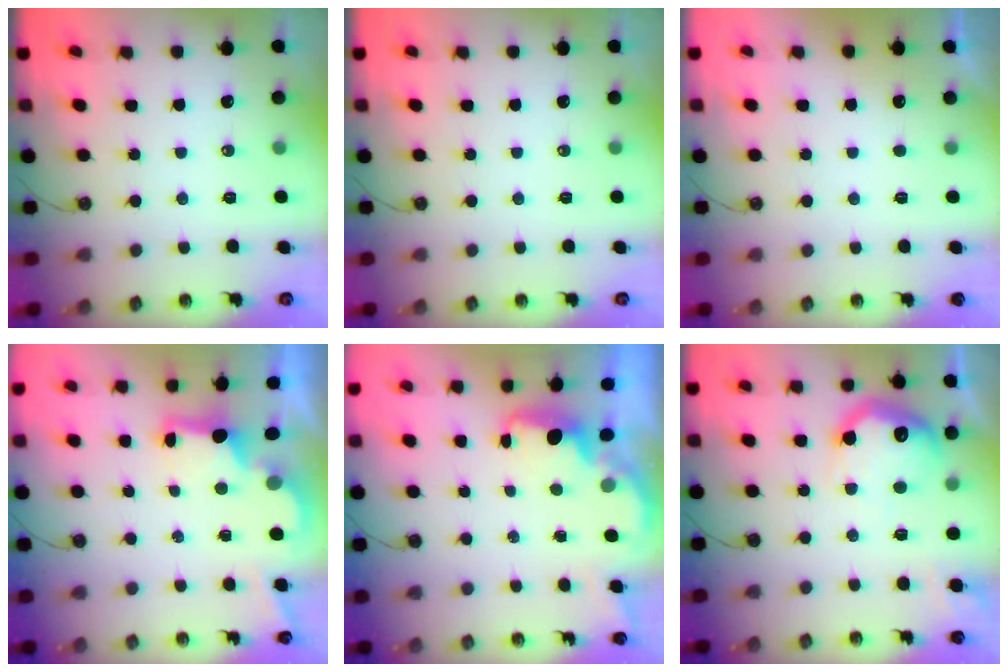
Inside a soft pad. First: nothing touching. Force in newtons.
{"total": 0.0}
{"total": 0.7, "press": 0.2, "slide": 0.7}
{"total": 2.5, "press": 2.4, "slide": 0.7}
{"total": 1.8, "press": 1.7, "slide": 0.7}
{"total": 15.0, "press": 15.0, "slide": 0.4}